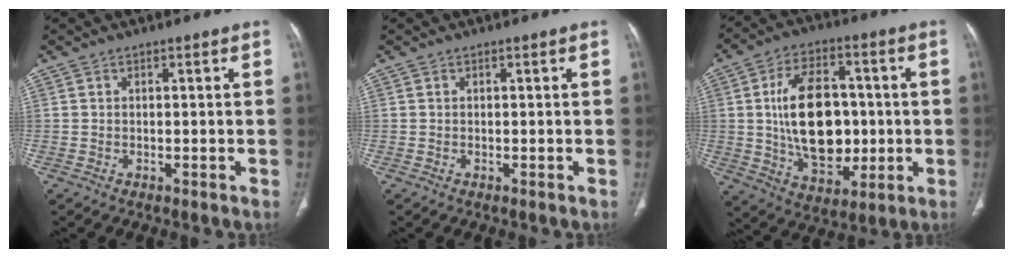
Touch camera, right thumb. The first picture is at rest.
{"total": 0.0}
{"total": 17.9, "force": [0.3, 11.4, 13.9], "torque": [-0.199, 0.005, 0.016]}